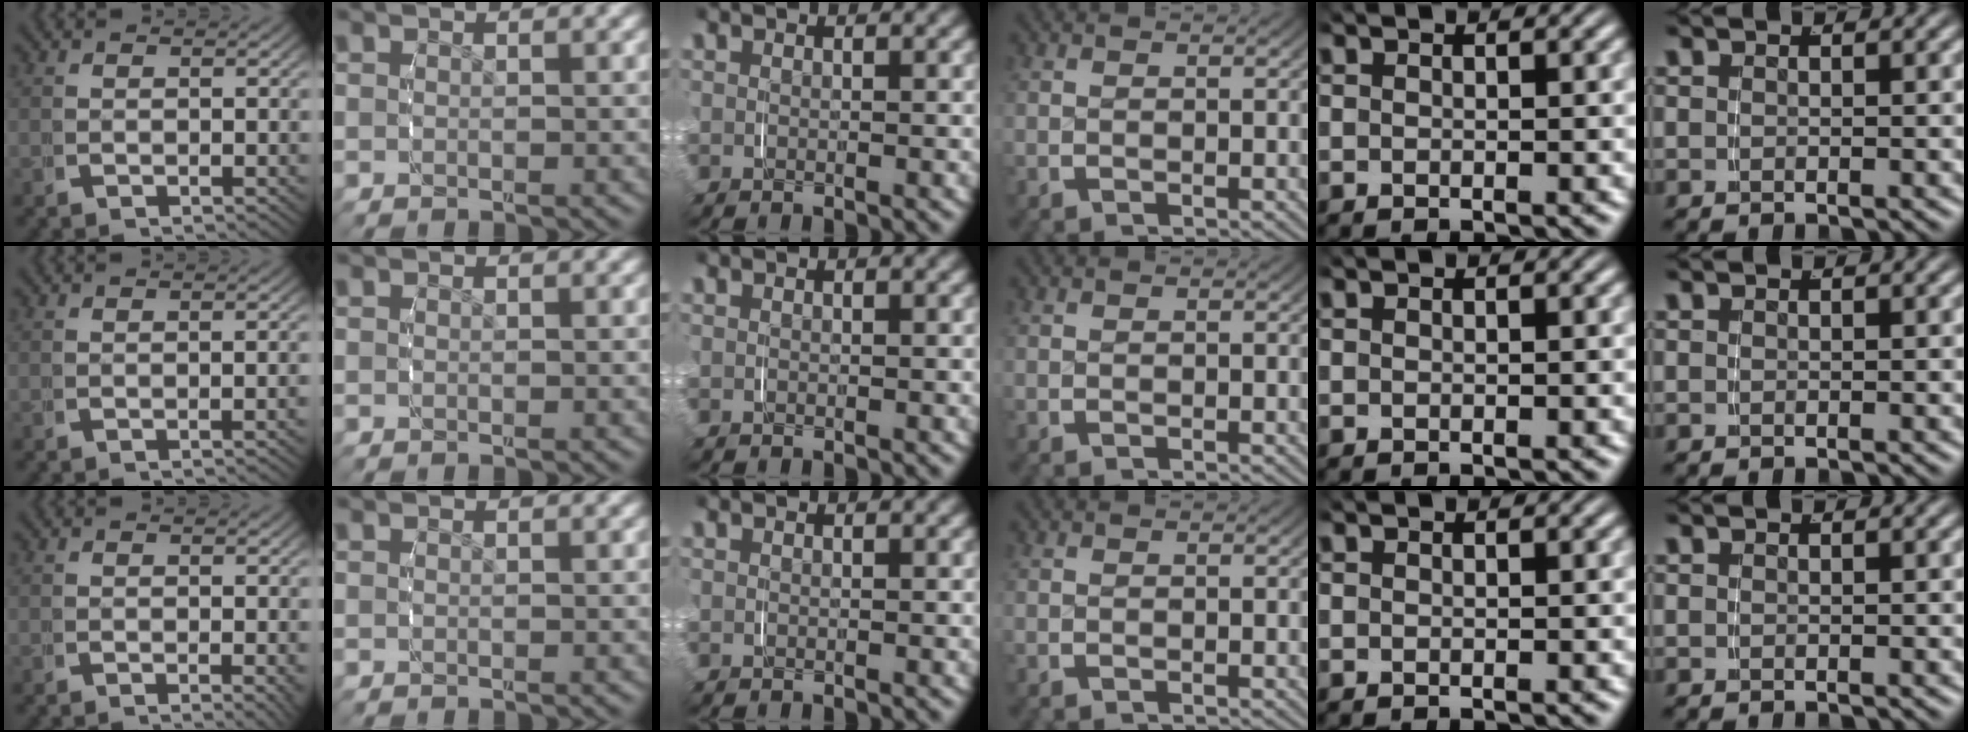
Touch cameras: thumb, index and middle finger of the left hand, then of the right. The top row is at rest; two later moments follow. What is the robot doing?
{"motion": "grasp_and_lifting", "object": "measuring cup"}